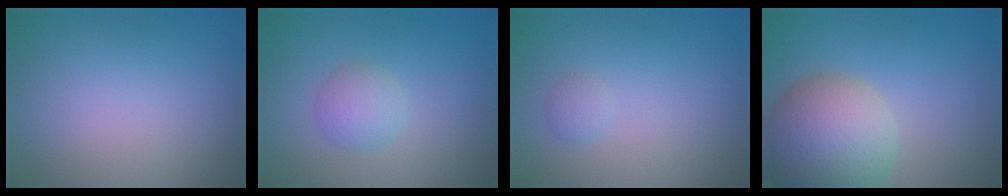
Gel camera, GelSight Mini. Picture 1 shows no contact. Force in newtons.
{"total": 2.3, "press": 2.3, "slide": 0.1}
{"total": 0.8, "press": 0.8, "slide": 0.1}
{"total": 10.6, "press": 10.5, "slide": 0.8}